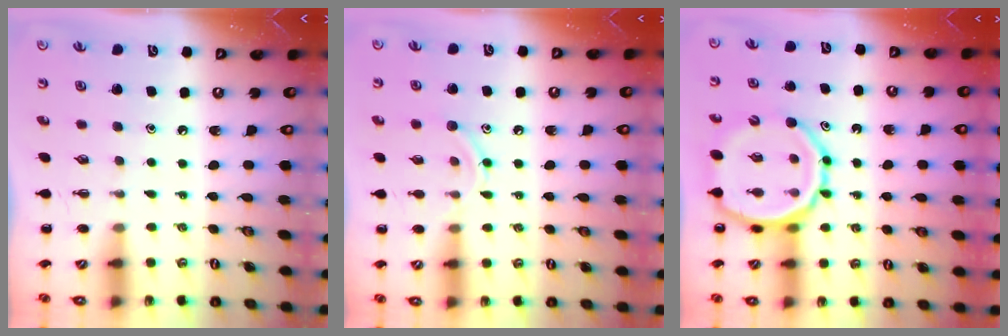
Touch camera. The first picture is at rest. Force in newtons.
{"total": 9.7, "press": 9.5, "slide": 1.7}
{"total": 15.2, "press": 14.8, "slide": 3.4}